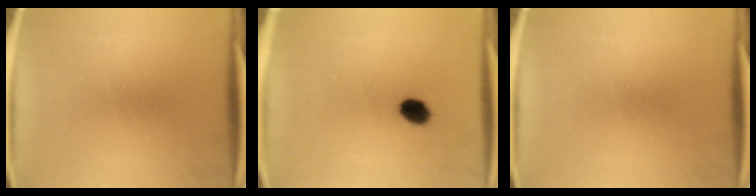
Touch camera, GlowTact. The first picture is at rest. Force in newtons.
{"total": 5.3}
{"total": 0.0}